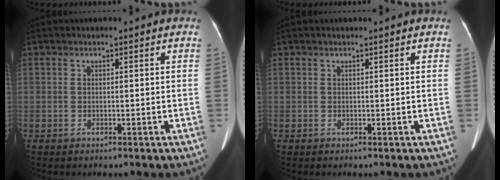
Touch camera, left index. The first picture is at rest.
{"total": 0.0}